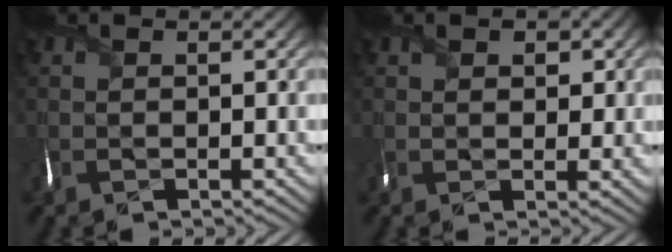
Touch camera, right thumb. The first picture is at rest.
{"total": 2.2, "force": [0.9, 1.7, 1.1], "torque": [-0.019, -0.004, 0.017]}